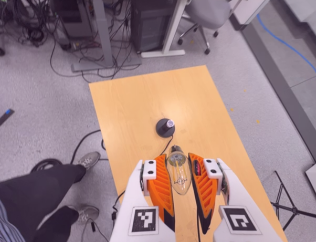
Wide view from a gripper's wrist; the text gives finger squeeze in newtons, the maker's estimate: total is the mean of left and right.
{"total": 22.8, "left": 25.8, "right": 19.8}